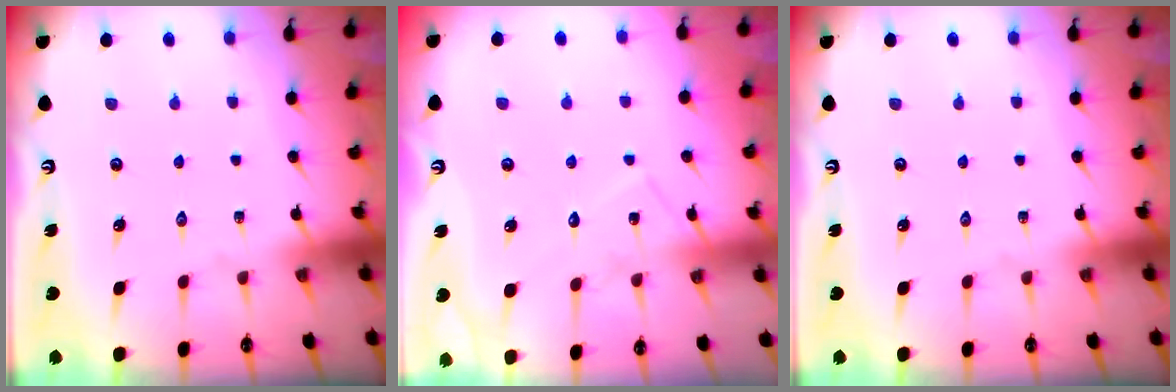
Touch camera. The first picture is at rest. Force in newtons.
{"total": 8.2, "press": 8.2, "slide": 0.7}
{"total": 0.0}